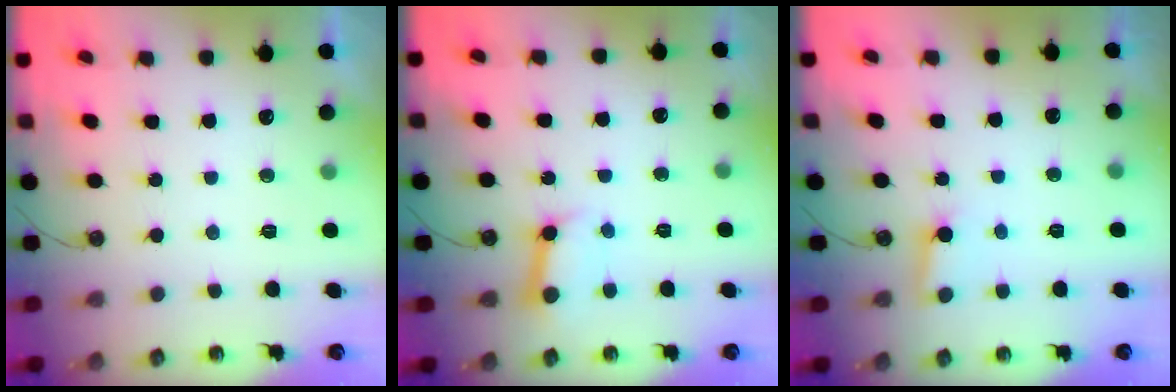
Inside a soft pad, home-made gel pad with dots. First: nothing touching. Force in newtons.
{"total": 7.5, "press": 7.5, "slide": 0.9}
{"total": 2.6, "press": 2.6, "slide": 0.3}